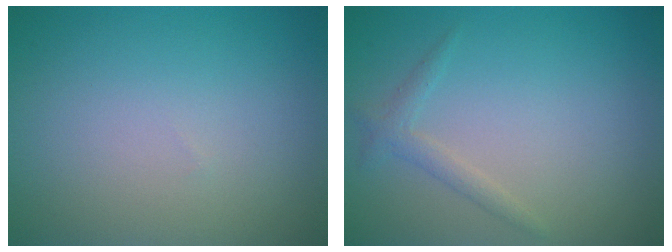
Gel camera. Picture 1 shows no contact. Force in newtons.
{"total": 1.4, "press": 1.4, "slide": 0.1}